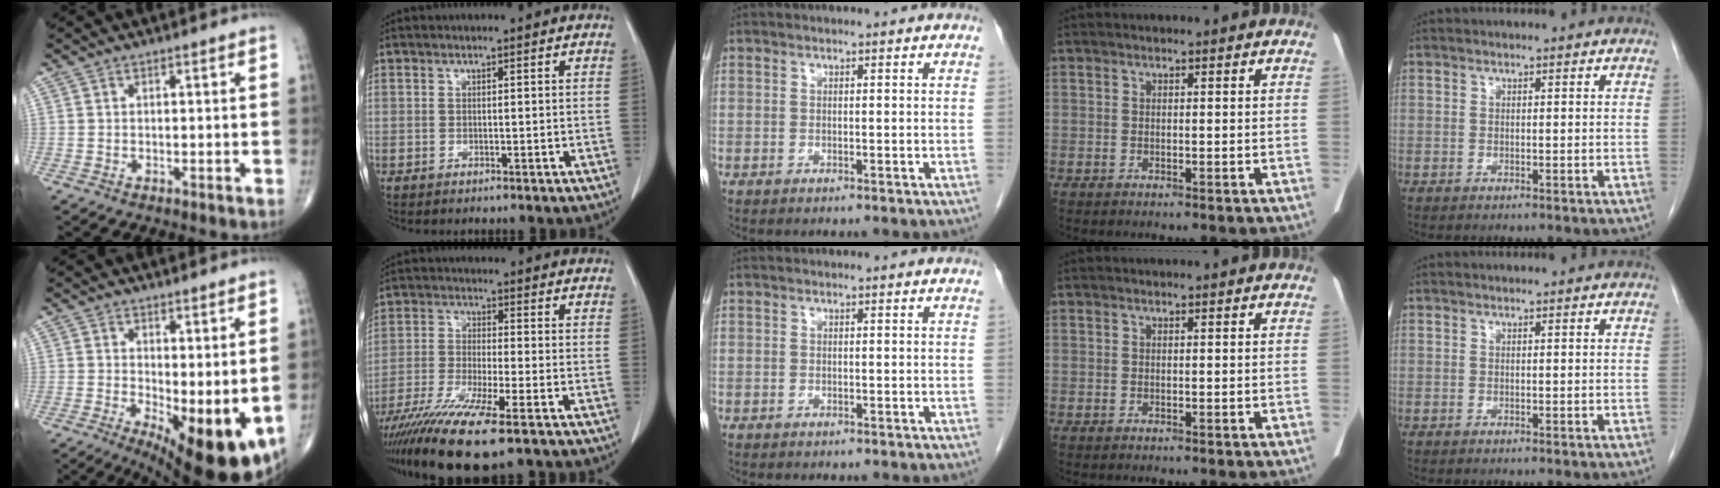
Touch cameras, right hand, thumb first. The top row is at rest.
{"thumb": {"total": 13.6, "force": [-1.9, 5.0, 12.5], "torque": [-0.176, -0.029, -0.011]}, "index": {"total": 12.9, "force": [-9.1, 0.4, 9.1], "torque": [-0.172, -0.031, -0.159]}}